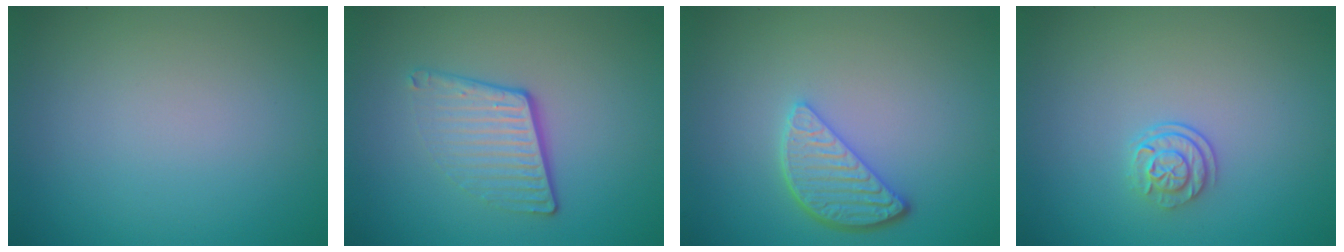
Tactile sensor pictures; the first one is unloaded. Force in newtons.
{"total": 4.0, "press": 2.7, "slide": 2.9}
{"total": 3.4, "press": 2.9, "slide": 1.8}
{"total": 2.2, "press": 1.7, "slide": 1.4}